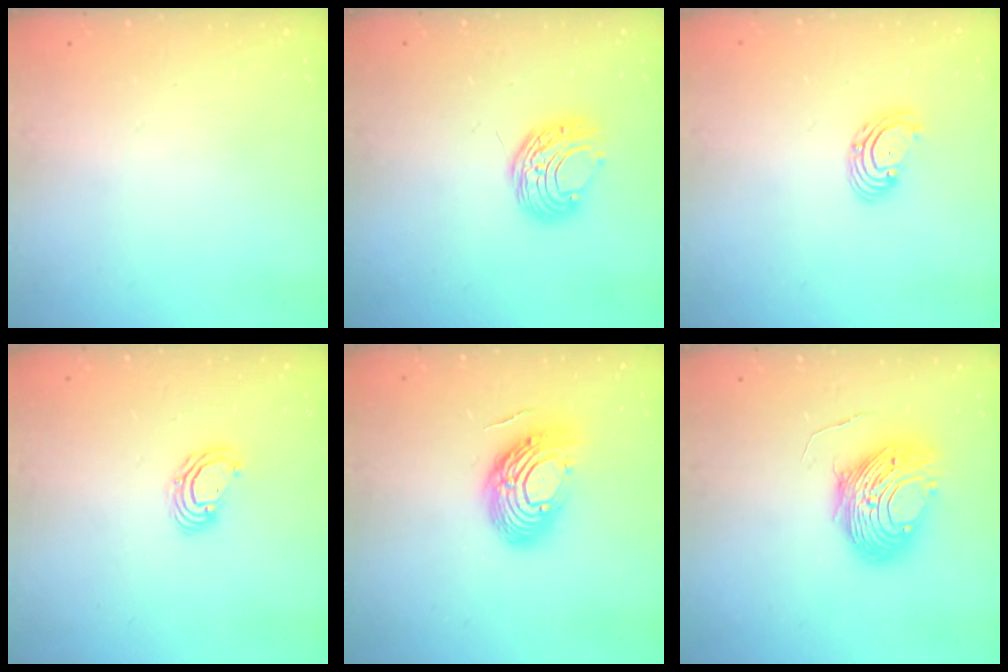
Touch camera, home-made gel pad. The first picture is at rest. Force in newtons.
{"total": 9.5, "press": 9.4, "slide": 0.9}
{"total": 2.8, "press": 2.8, "slide": 0.2}
{"total": 5.7, "press": 5.7, "slide": 0.2}
{"total": 14.9, "press": 14.9, "slide": 1.3}
{"total": 12.5, "press": 12.4, "slide": 1.4}